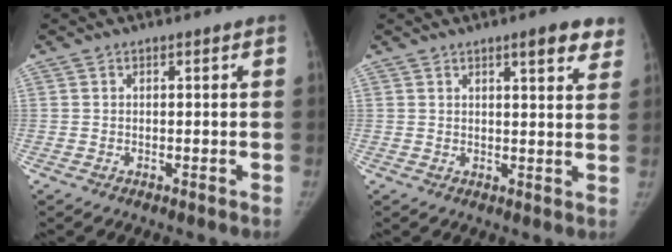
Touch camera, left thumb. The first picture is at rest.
{"total": 5.9, "force": [3.9, 1.4, 4.2], "torque": [-0.036, -0.018, 0.046]}